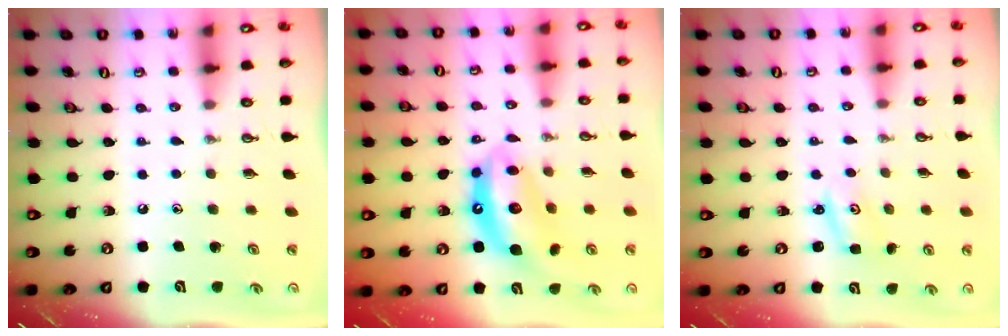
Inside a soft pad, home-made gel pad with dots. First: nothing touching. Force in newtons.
{"total": 12.8, "press": 12.8, "slide": 1.1}
{"total": 2.1, "press": 2.1, "slide": 0.2}